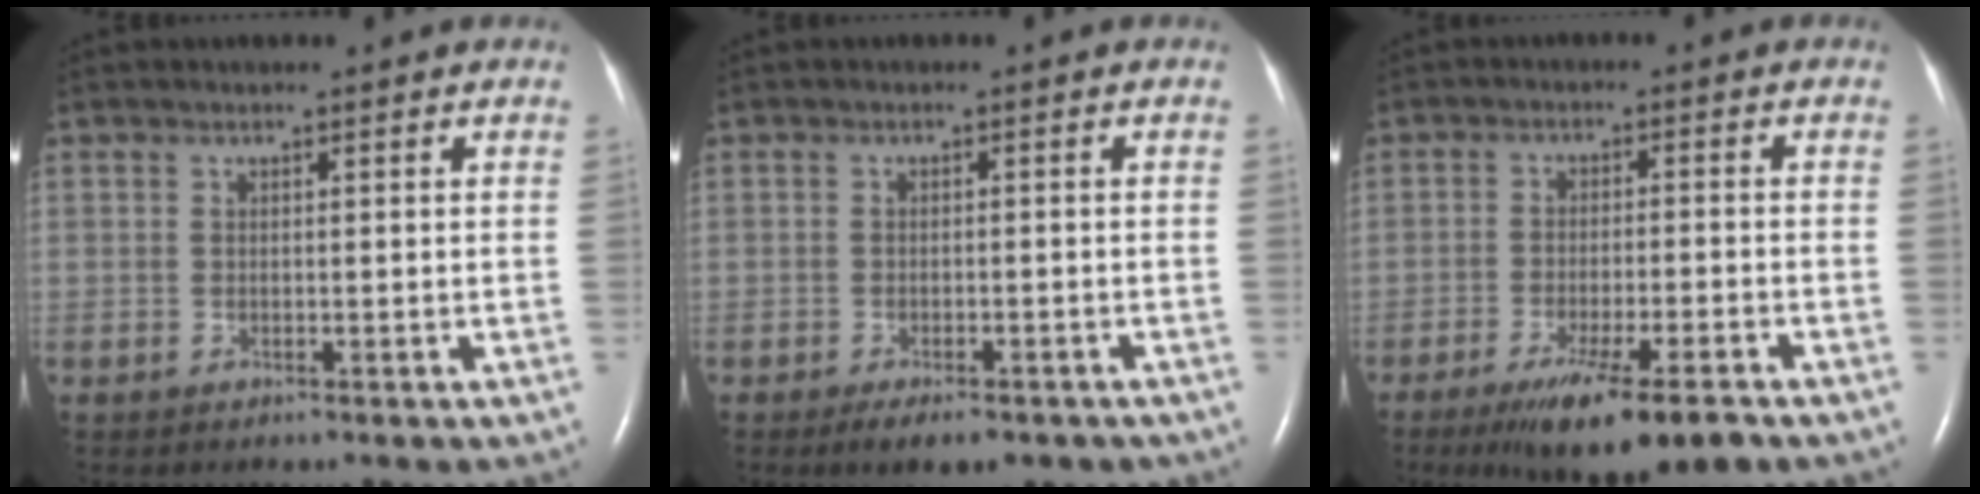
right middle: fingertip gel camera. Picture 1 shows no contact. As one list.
[{"total": 6.3, "force": [-4.8, 2.4, 3.3], "torque": [-0.032, -0.002, -0.063]}, {"total": 11.2, "force": [-7.6, 1.3, 8.2], "torque": [-0.134, -0.025, -0.118]}]